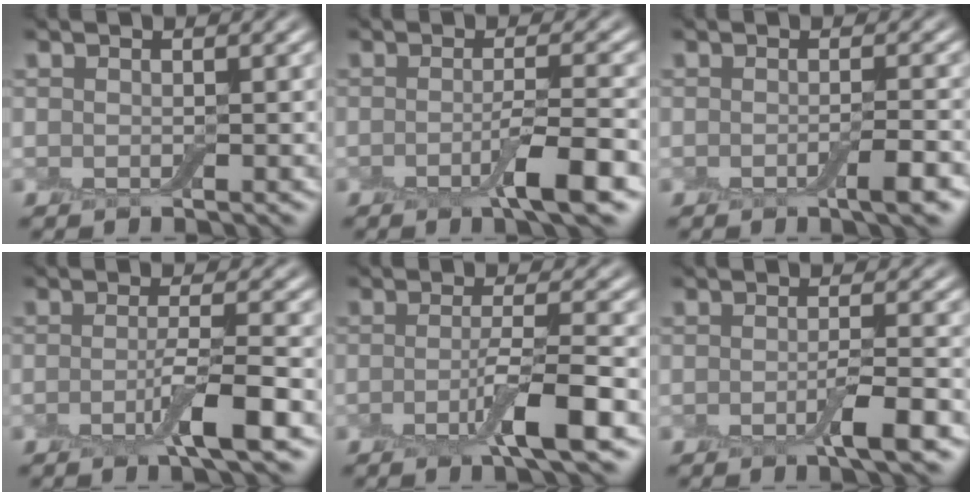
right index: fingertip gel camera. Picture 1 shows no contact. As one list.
[{"total": 3.9, "force": [-1.8, 0.5, 3.4], "torque": [-0.055, -0.002, -0.033]}, {"total": 2.4, "force": [-1.1, 0.3, 2.1], "torque": [-0.032, -0.006, -0.018]}, {"total": 3.7, "force": [-1.5, 0.4, 3.3], "torque": [-0.057, -0.004, -0.030]}, {"total": 4.2, "force": [-1.7, 0.5, 3.8], "torque": [-0.064, -0.003, -0.035]}, {"total": 2.8, "force": [-1.3, 0.3, 2.4], "torque": [-0.041, -0.004, -0.023]}]